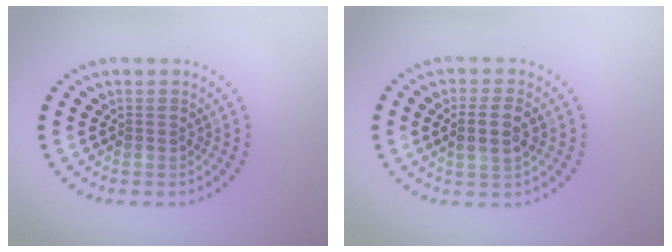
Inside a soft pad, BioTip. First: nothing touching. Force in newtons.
{"total": 2.9, "press": 2.7, "slide": 0.9}